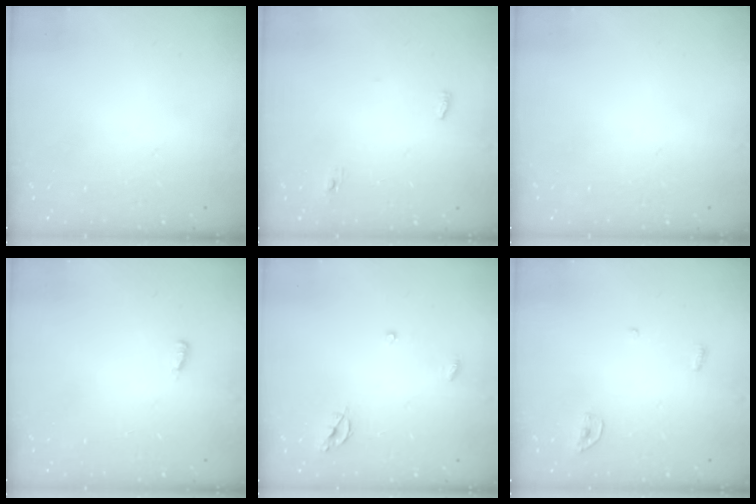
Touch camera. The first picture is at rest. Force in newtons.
{"total": 3.4, "press": 3.3, "slide": 0.9}
{"total": 0.0}
{"total": 4.4, "press": 2.2, "slide": 3.9}
{"total": 5.5, "press": 5.5, "slide": 0.6}
{"total": 3.6, "press": 3.5, "slide": 0.4}